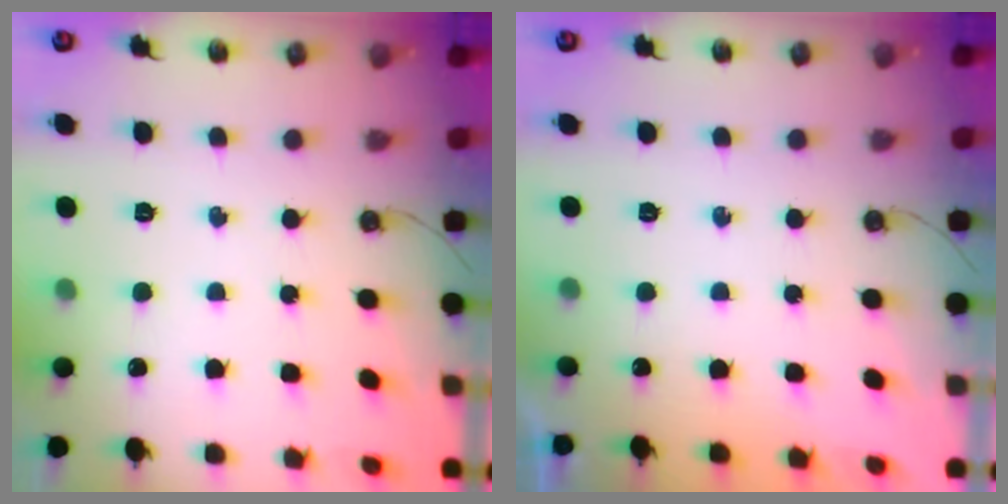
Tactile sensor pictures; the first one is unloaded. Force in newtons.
{"total": 0.0}